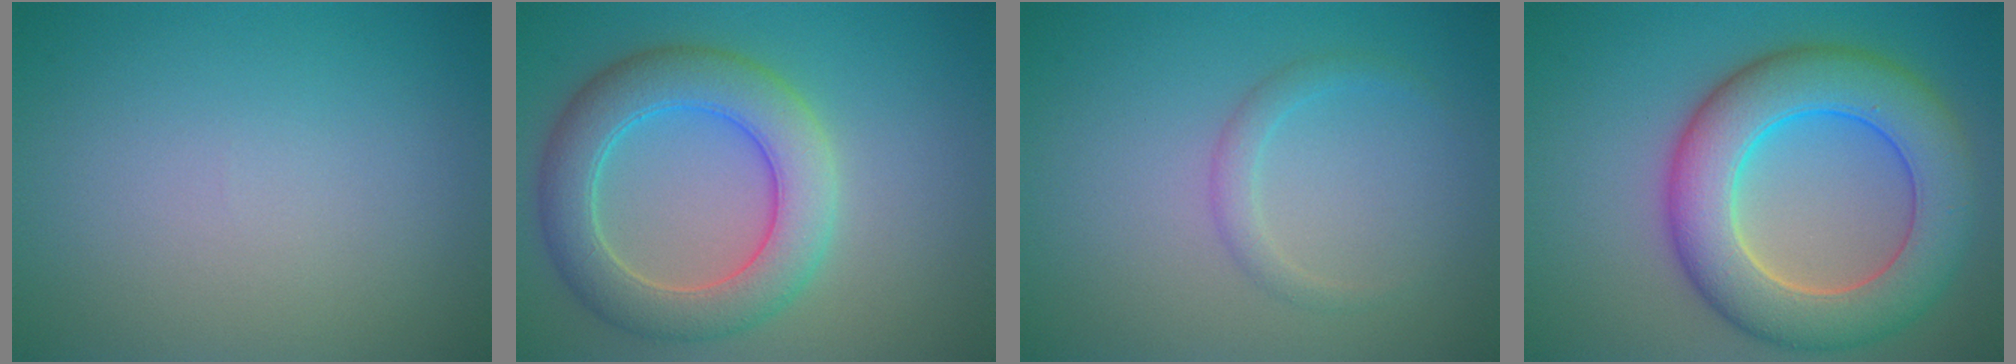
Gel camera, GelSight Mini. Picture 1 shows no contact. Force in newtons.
{"total": 7.2, "press": 7.2, "slide": 0.2}
{"total": 1.4, "press": 1.4, "slide": 0.1}
{"total": 9.4, "press": 9.4, "slide": 0.4}